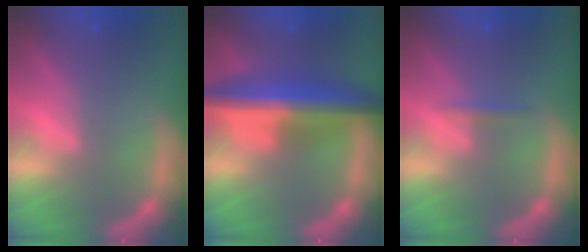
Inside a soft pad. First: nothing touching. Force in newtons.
{"total": 9.0}
{"total": 0.9}